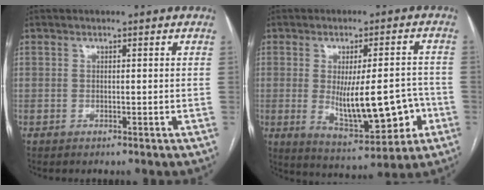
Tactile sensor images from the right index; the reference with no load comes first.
{"total": 14.7, "force": [-3.0, 3.1, 14.1], "torque": [-0.222, -0.001, -0.035]}